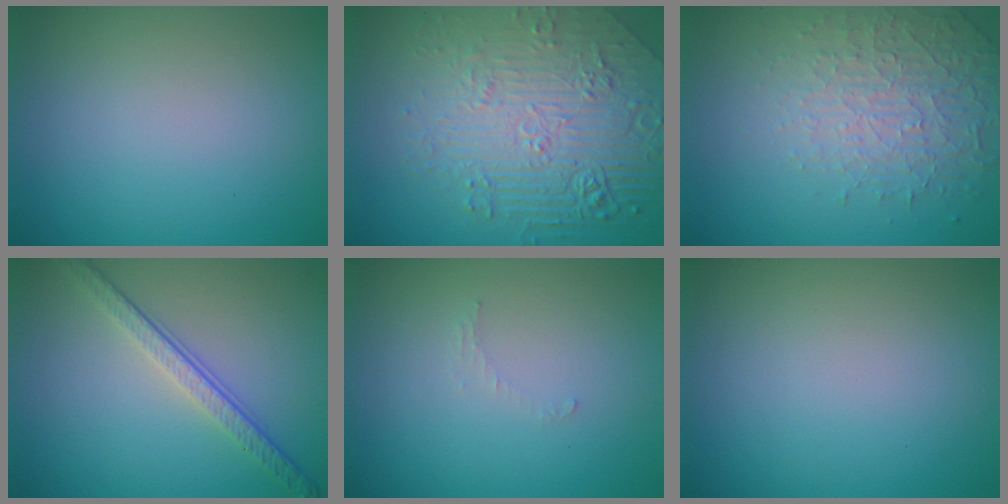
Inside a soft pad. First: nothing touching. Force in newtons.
{"total": 8.9, "press": 6.2, "slide": 6.4}
{"total": 4.6, "press": 3.4, "slide": 3.1}
{"total": 3.8, "press": 2.8, "slide": 2.7}
{"total": 0.7, "press": 0.7, "slide": 0.1}
{"total": 0.0}